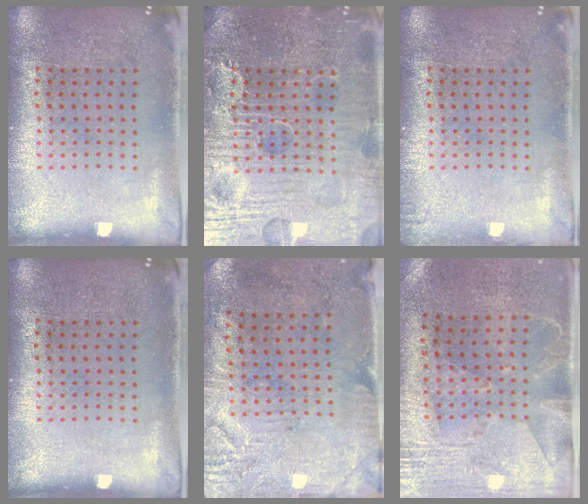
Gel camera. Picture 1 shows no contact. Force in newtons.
{"total": 7.8, "press": 7.7, "slide": 0.8}
{"total": 0.7, "press": 0.7, "slide": 0.1}
{"total": 0.0}
{"total": 3.2, "press": 2.6, "slide": 1.9}
{"total": 2.7, "press": 2.3, "slide": 1.5}